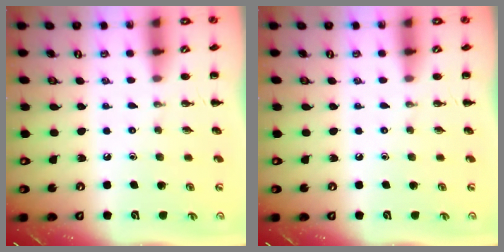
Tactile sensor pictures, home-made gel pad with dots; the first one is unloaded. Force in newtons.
{"total": 0.0}